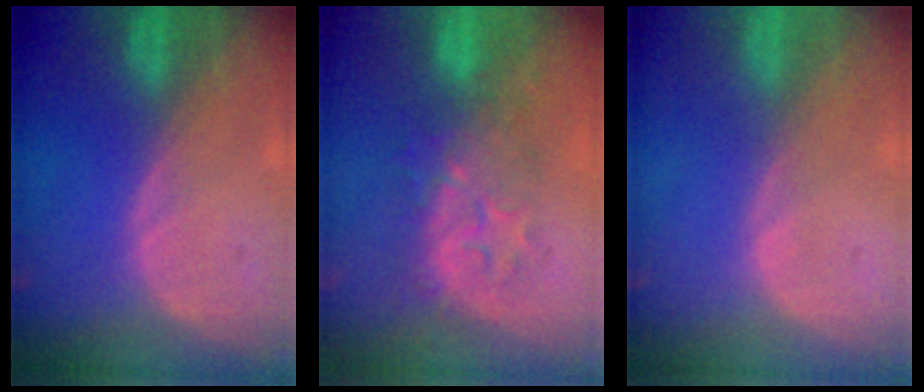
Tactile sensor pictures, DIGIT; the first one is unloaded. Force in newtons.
{"total": 8.3, "press": 7.9, "slide": 2.5}
{"total": 0.6, "press": 0.1, "slide": 0.6}